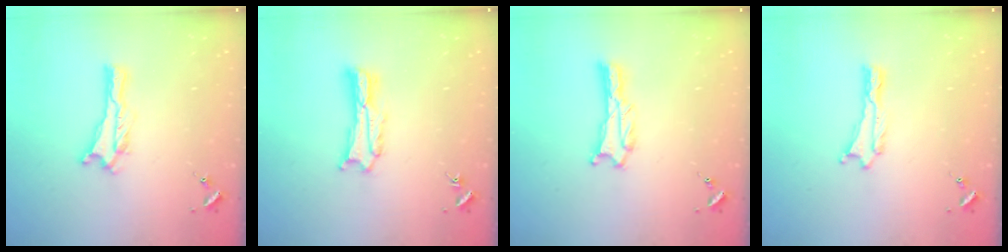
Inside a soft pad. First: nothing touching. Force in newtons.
{"total": 2.7, "press": 2.7, "slide": 0.3}
{"total": 0.7, "press": 0.7, "slide": 0.1}
{"total": 0.0}